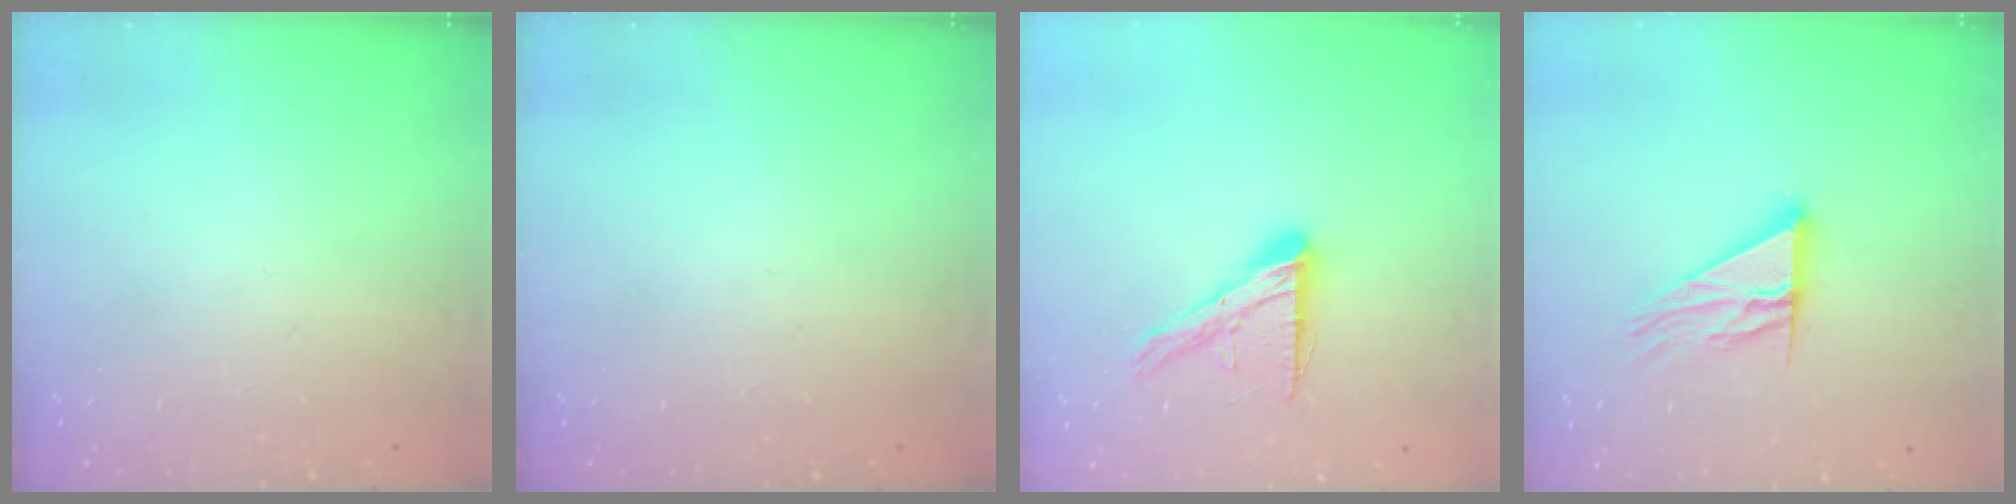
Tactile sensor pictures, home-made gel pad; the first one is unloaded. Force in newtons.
{"total": 0.0}
{"total": 12.0, "press": 12.0, "slide": 0.9}
{"total": 11.7, "press": 11.7, "slide": 0.9}